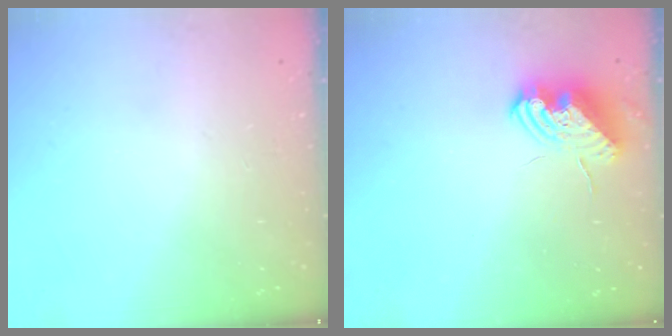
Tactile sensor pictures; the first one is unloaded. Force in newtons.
{"total": 11.2, "press": 11.1, "slide": 1.2}